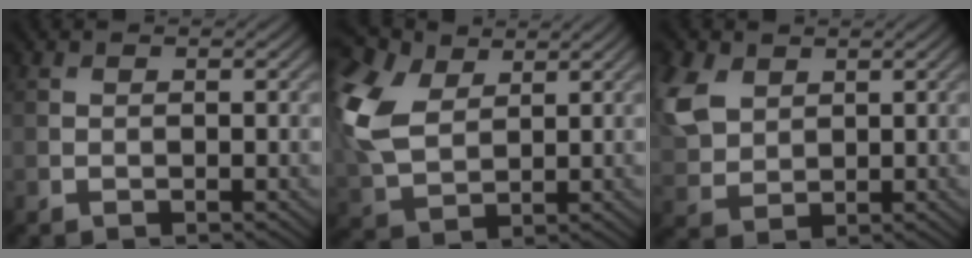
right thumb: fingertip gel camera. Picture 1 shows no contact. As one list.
[{"total": 12.0, "force": [4.2, 7.6, 8.2], "torque": [-0.247, 0.024, 0.086]}, {"total": 7.9, "force": [3.1, 5.5, 4.8], "torque": [-0.160, 0.018, 0.065]}]